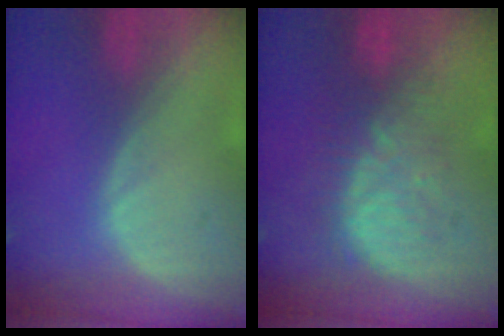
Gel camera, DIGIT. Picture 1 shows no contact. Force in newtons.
{"total": 8.7, "press": 8.5, "slide": 1.8}